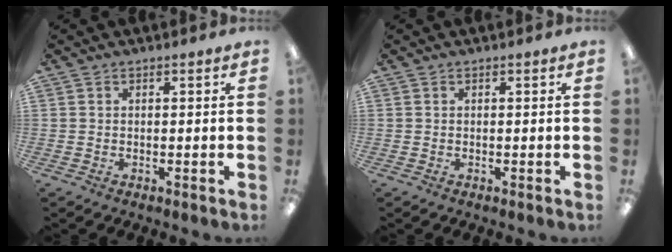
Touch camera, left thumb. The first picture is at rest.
{"total": 0.0}